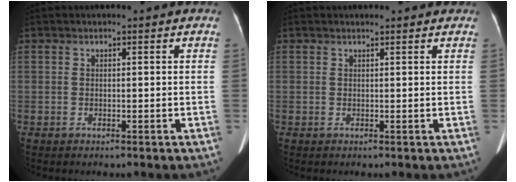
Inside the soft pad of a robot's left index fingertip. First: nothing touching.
{"total": 1.9, "force": [1.7, 0.3, 0.9], "torque": [-0.015, 0.012, 0.020]}